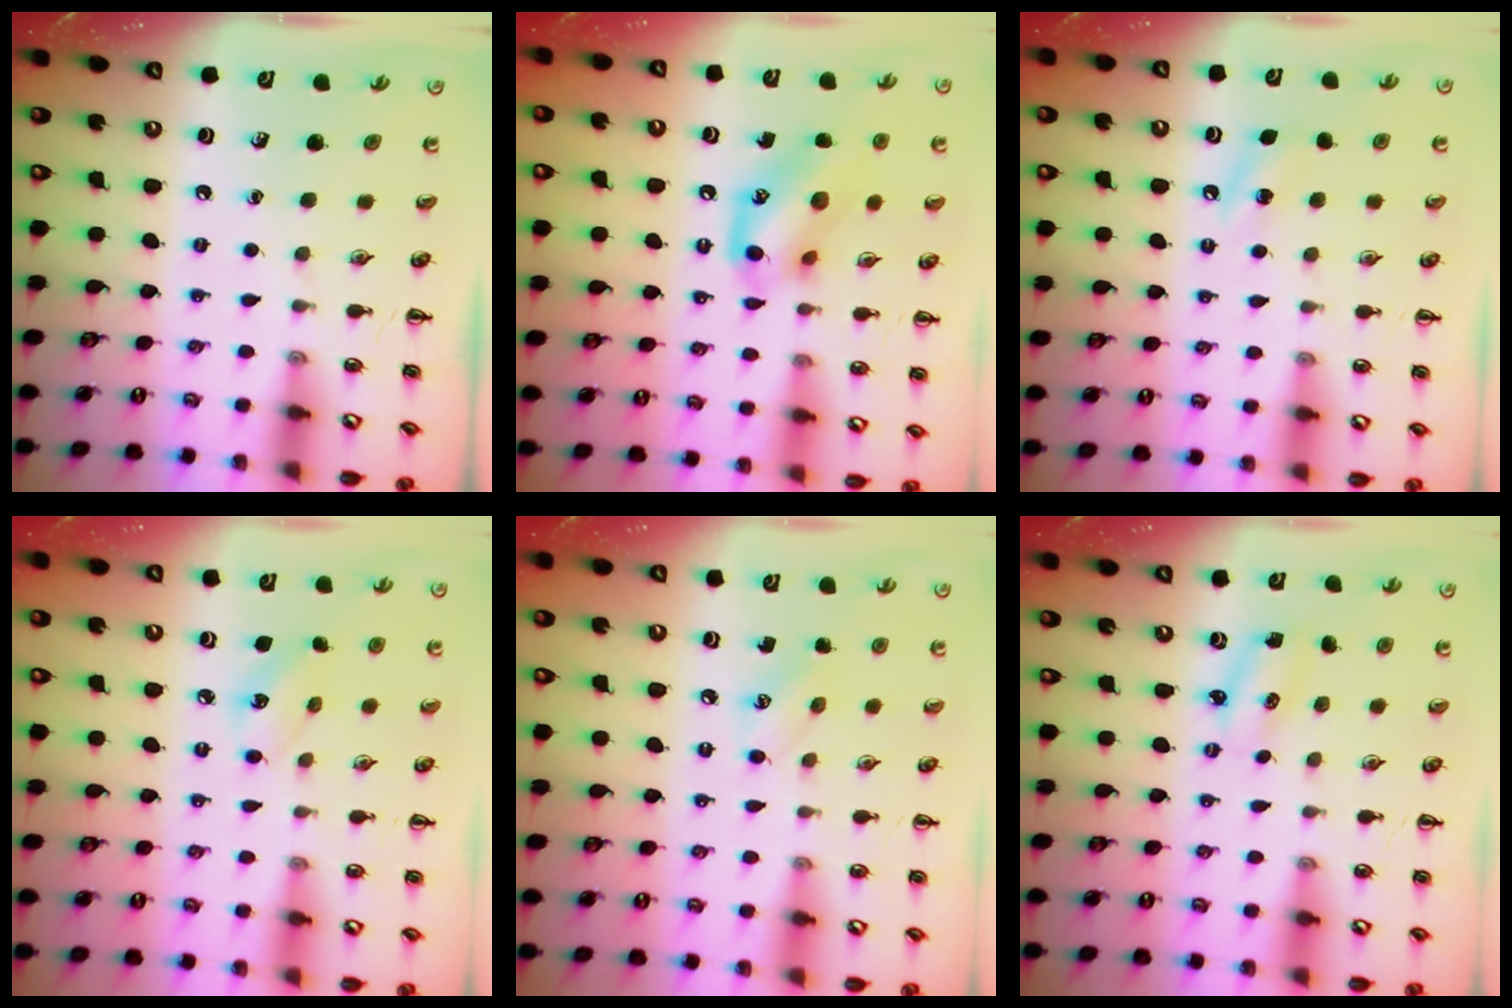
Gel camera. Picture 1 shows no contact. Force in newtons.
{"total": 14.7, "press": 14.6, "slide": 1.2}
{"total": 4.3, "press": 4.0, "slide": 1.4}
{"total": 6.3, "press": 6.2, "slide": 1.2}
{"total": 6.0, "press": 5.8, "slide": 1.7}
{"total": 2.5, "press": 2.5, "slide": 0.4}